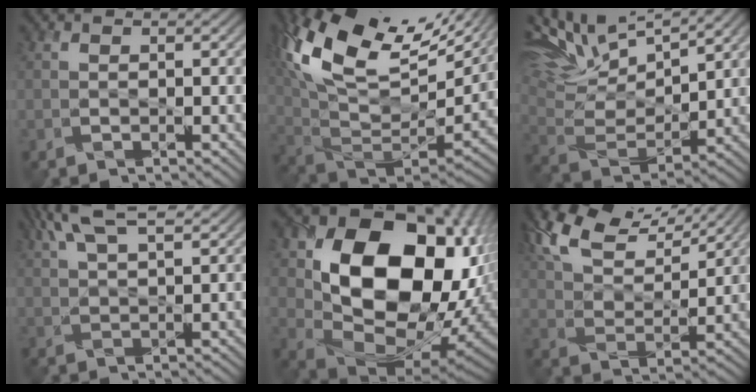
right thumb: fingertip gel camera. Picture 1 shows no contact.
{"total": 20.0, "force": [11.0, 9.3, 13.8], "torque": [-0.285, 0.033, 0.189]}
{"total": 16.4, "force": [11.8, 4.8, 10.3], "torque": [-0.235, 0.022, 0.192]}
{"total": 7.4, "force": [5.0, 1.9, 5.2], "torque": [-0.110, 0.015, 0.091]}
{"total": 20.9, "force": [3.8, 14.9, 14.1], "torque": [-0.249, -0.030, 0.095]}
{"total": 12.9, "force": [9.4, 4.5, 7.5], "torque": [-0.179, 0.018, 0.178]}